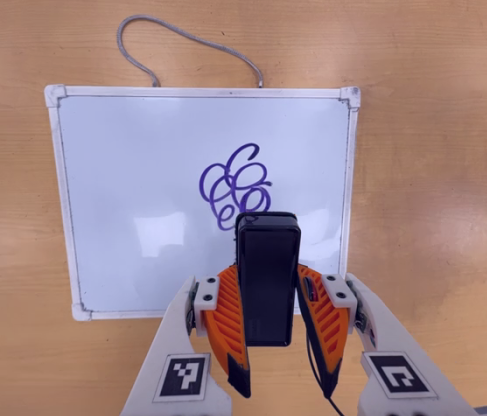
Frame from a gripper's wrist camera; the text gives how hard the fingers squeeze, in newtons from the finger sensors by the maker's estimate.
{"total": 4.0, "left": 2.7, "right": 5.4}